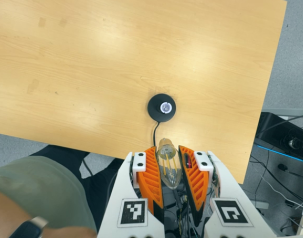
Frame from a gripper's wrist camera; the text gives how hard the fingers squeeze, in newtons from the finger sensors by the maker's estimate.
{"total": 20.6, "left": 23.4, "right": 17.7}